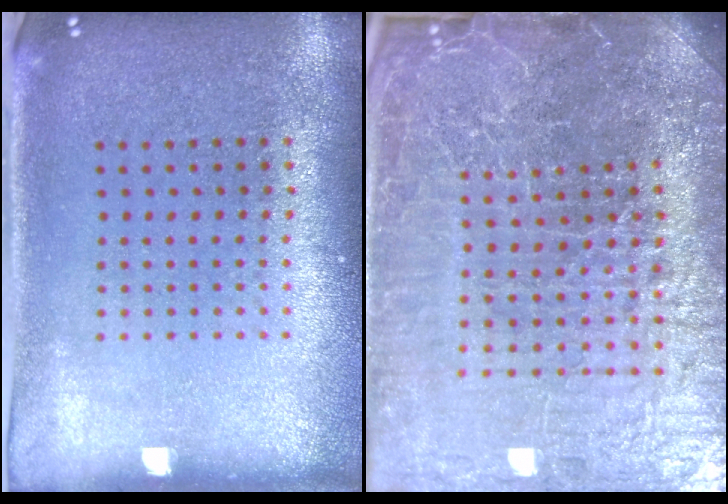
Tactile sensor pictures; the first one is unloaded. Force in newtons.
{"total": 6.8, "press": 6.1, "slide": 3.1}